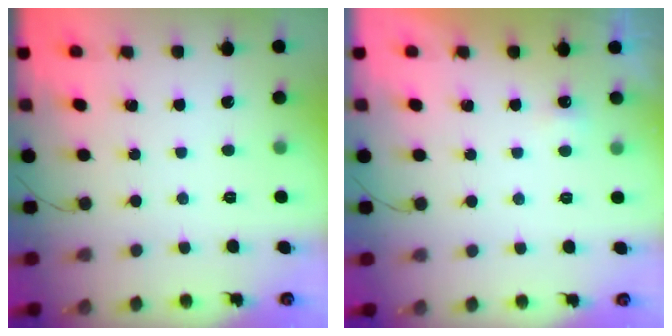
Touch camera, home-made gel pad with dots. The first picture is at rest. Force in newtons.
{"total": 2.3, "press": 2.2, "slide": 0.7}